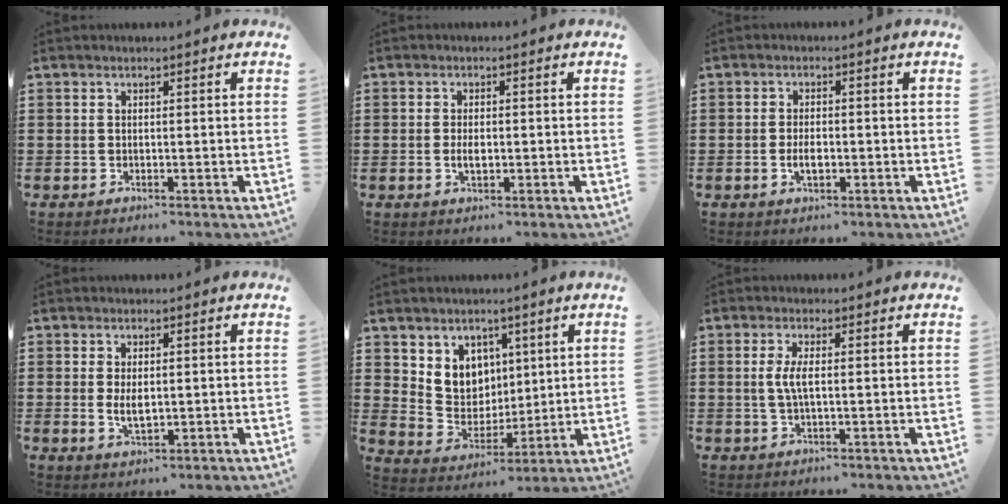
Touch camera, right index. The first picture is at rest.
{"total": 2.4, "force": [-0.3, 1.1, 2.1], "torque": [-0.039, 0.001, -0.004]}
{"total": 2.8, "force": [-0.6, 1.3, 2.4], "torque": [-0.045, 0.002, -0.010]}
{"total": 3.3, "force": [0.1, 1.6, 2.9], "torque": [-0.055, 0.005, 0.002]}
{"total": 7.1, "force": [3.4, 6.2, 0.7], "torque": [-0.048, -0.015, 0.066]}
{"total": 3.4, "force": [0.1, 0.9, 3.3], "torque": [-0.076, -0.006, -0.005]}